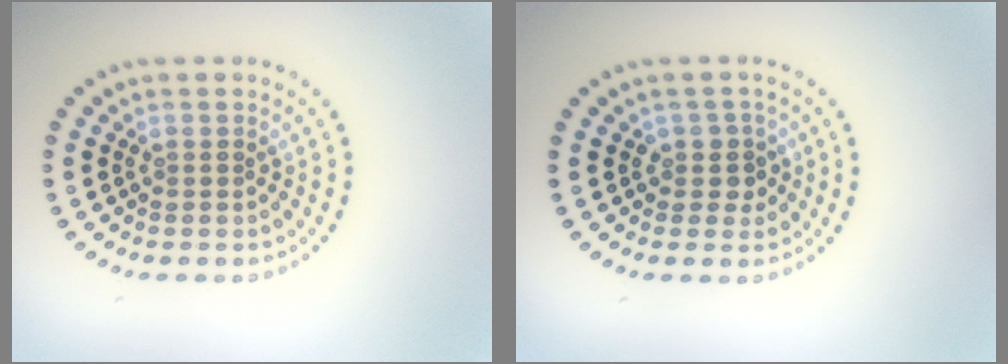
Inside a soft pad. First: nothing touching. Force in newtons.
{"total": 2.0, "press": 1.7, "slide": 1.1}